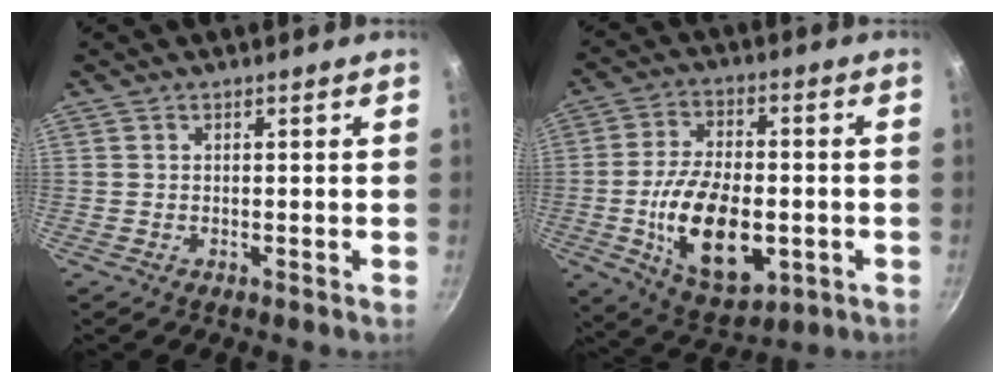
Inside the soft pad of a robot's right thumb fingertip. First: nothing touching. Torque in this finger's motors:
{"motor_torque": [-0.06, 1.18, 0.09, -0.01, 0.45]}